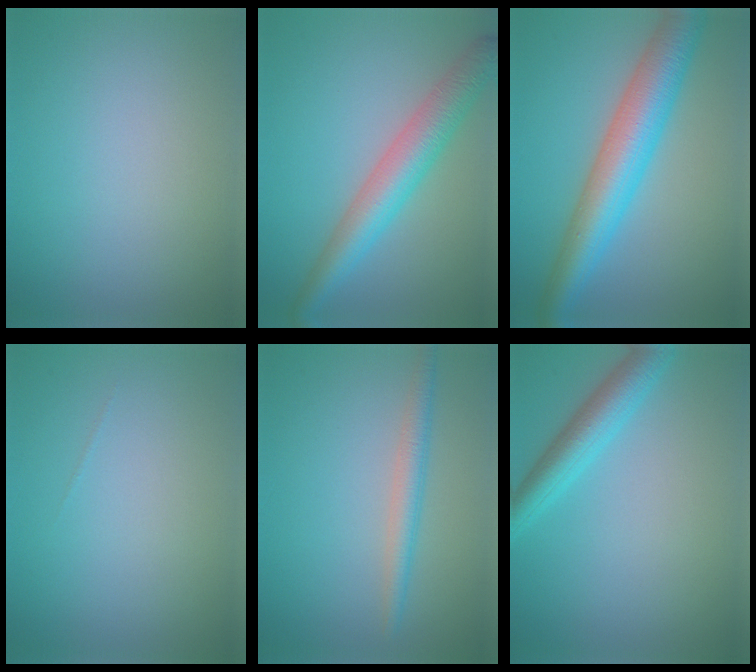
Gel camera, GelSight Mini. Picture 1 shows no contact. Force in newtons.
{"total": 5.8, "press": 5.8, "slide": 0.1}
{"total": 8.0, "press": 8.0, "slide": 0.2}
{"total": 0.0}
{"total": 2.4, "press": 2.4, "slide": 0.1}
{"total": 4.0, "press": 4.0, "slide": 0.1}